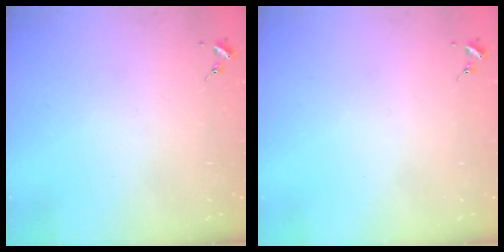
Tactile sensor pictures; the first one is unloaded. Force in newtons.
{"total": 0.0}